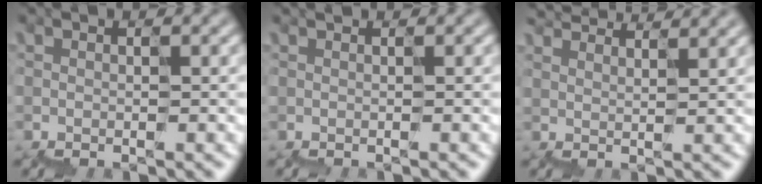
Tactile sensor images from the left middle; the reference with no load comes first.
{"total": 0.0}
{"total": 5.7, "force": [5.4, 1.3, 1.6], "torque": [-0.038, 0.038, 0.061]}